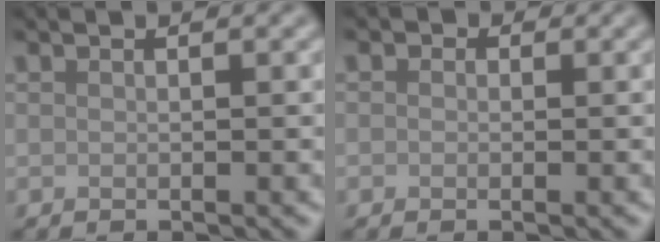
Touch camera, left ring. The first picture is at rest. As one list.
[{"total": 1.4, "force": [0.3, 1.3, 0.4], "torque": [0.006, 0.001, -0.008]}]